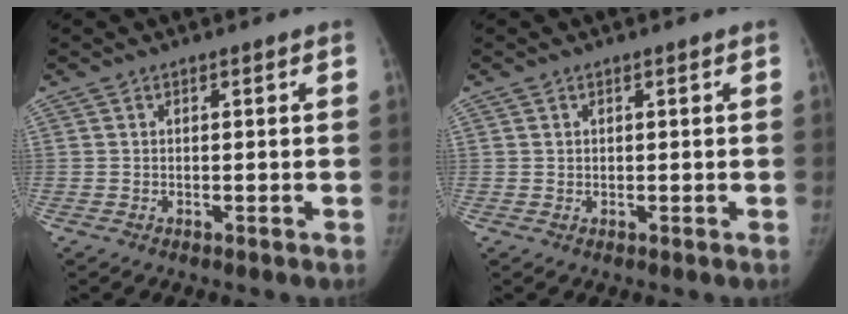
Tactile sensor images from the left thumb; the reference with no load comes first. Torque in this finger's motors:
{"motor_torque": [-0.15, -0.10, 0.35, -0.22, -0.06]}